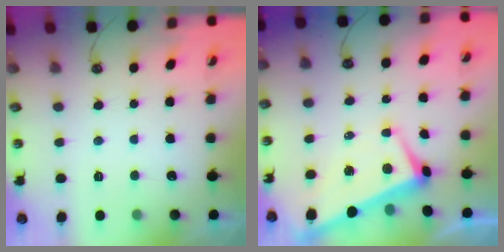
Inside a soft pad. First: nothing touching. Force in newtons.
{"total": 1.7, "press": 1.4, "slide": 0.9}